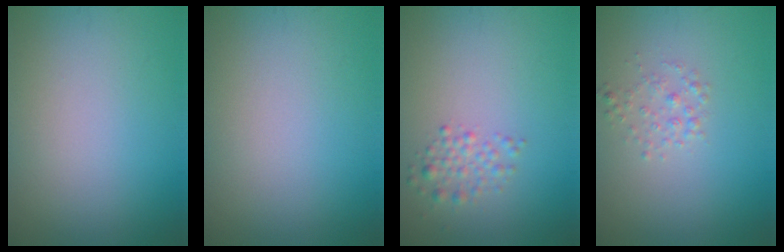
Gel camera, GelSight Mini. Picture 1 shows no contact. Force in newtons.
{"total": 0.0}
{"total": 1.7, "press": 1.7, "slide": 0.1}
{"total": 1.3, "press": 1.3, "slide": 0.0}